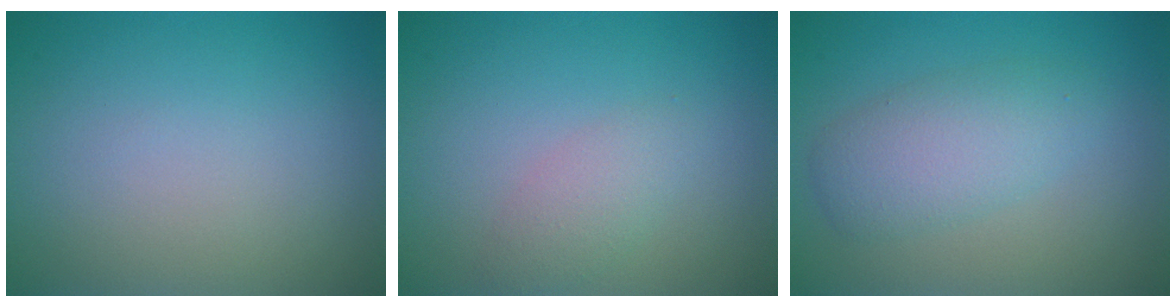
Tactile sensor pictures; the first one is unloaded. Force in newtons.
{"total": 2.0, "press": 2.0, "slide": 0.1}
{"total": 3.8, "press": 3.8, "slide": 0.2}